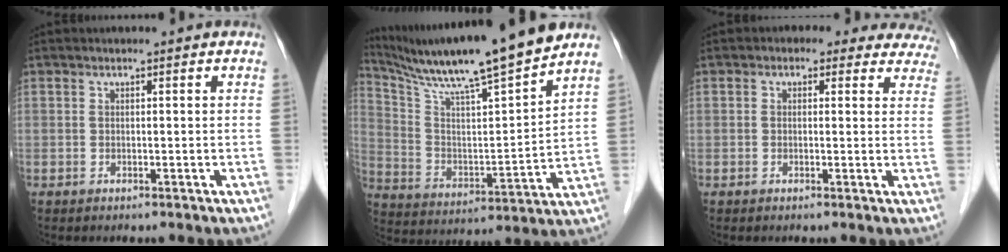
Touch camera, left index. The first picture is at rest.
{"total": 18.9, "force": [16.3, -0.9, 9.5], "torque": [-0.172, -0.008, 0.272]}
{"total": 9.5, "force": [8.0, 4.7, 2.3], "torque": [0.012, 0.013, 0.061]}